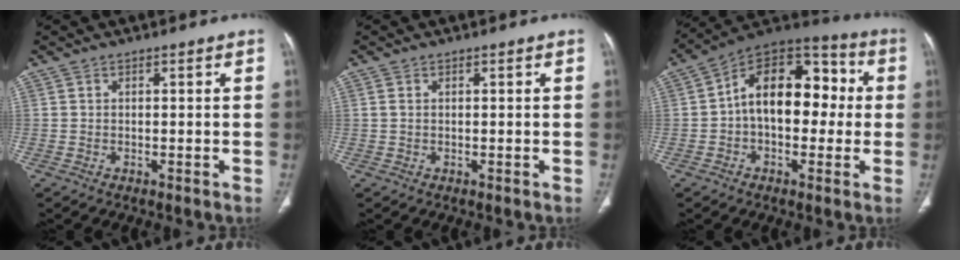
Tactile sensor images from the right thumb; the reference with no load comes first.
{"total": 0.8, "force": [0.2, 0.5, 0.6], "torque": [-0.019, 0.005, 0.006]}
{"total": 17.5, "force": [0.7, 10.9, 13.6], "torque": [-0.168, 0.049, -0.002]}